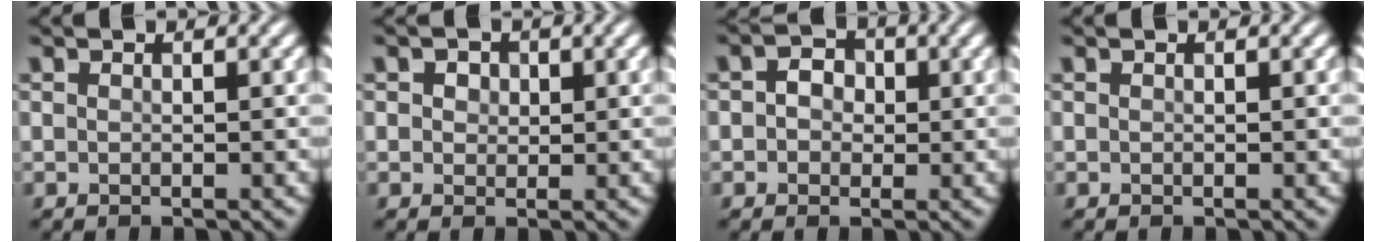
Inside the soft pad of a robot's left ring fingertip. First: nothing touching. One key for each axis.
{"total": 1.8, "fx": 0.8, "fy": 1.4, "fz": 0.9, "tx": -0.010, "ty": 0.007, "tz": 0.002}
{"total": 2.3, "fx": 0.2, "fy": 2.0, "fz": 1.2, "tx": -0.011, "ty": 0.003, "tz": -0.007}
{"total": 0.0}